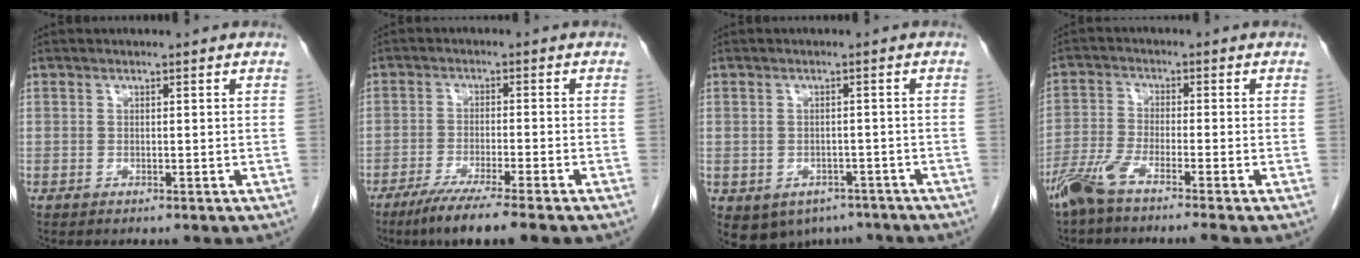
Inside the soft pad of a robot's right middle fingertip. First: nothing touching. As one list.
[{"total": 8.2, "force": [-6.2, -0.8, 5.3], "torque": [-0.089, -0.025, -0.102]}, {"total": 8.8, "force": [-5.3, 6.5, 2.8], "torque": [-0.059, 0.002, -0.061]}, {"total": 6.2, "force": [-4.7, -0.3, 4.0], "torque": [-0.086, -0.015, -0.098]}]